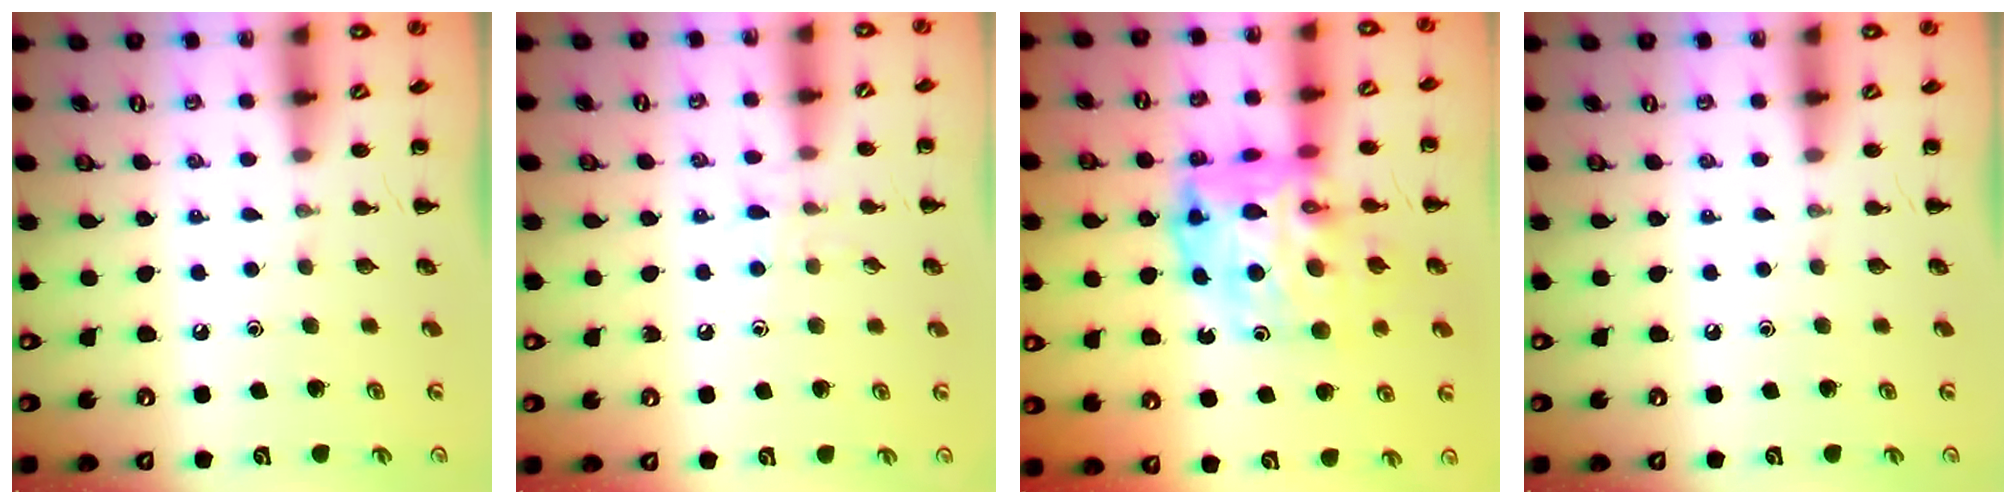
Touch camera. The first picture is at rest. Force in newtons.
{"total": 6.5, "press": 6.3, "slide": 1.9}
{"total": 17.2, "press": 16.4, "slide": 5.1}
{"total": 0.0}